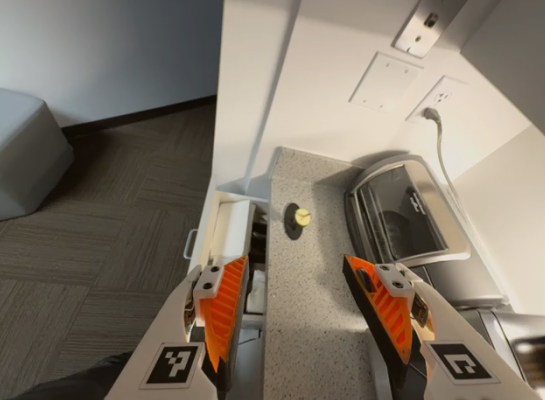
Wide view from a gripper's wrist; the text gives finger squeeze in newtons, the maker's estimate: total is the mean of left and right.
{"total": 0.0}